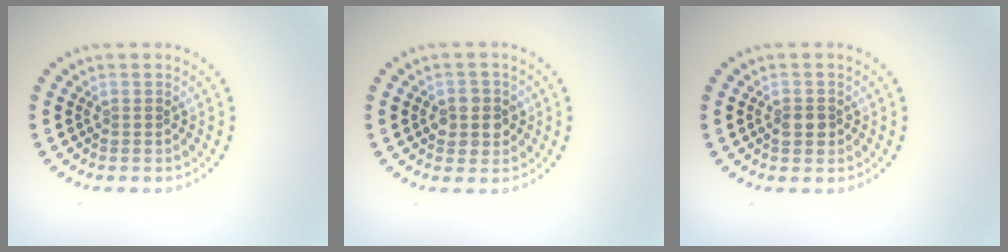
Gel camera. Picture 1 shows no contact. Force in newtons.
{"total": 2.7, "press": 2.5, "slide": 0.8}
{"total": 1.6, "press": 1.5, "slide": 0.3}